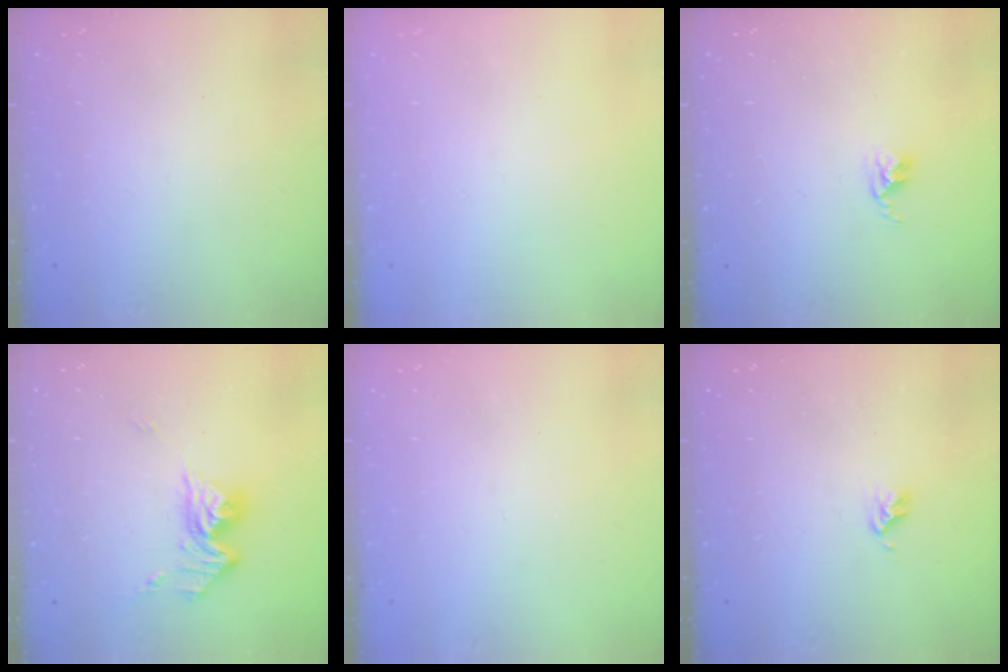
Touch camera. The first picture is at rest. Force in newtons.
{"total": 0.0}
{"total": 2.8, "press": 2.7, "slide": 0.4}
{"total": 12.3, "press": 12.3, "slide": 1.4}
{"total": 0.5, "press": 0.5, "slide": 0.1}
{"total": 2.7, "press": 2.6, "slide": 0.4}